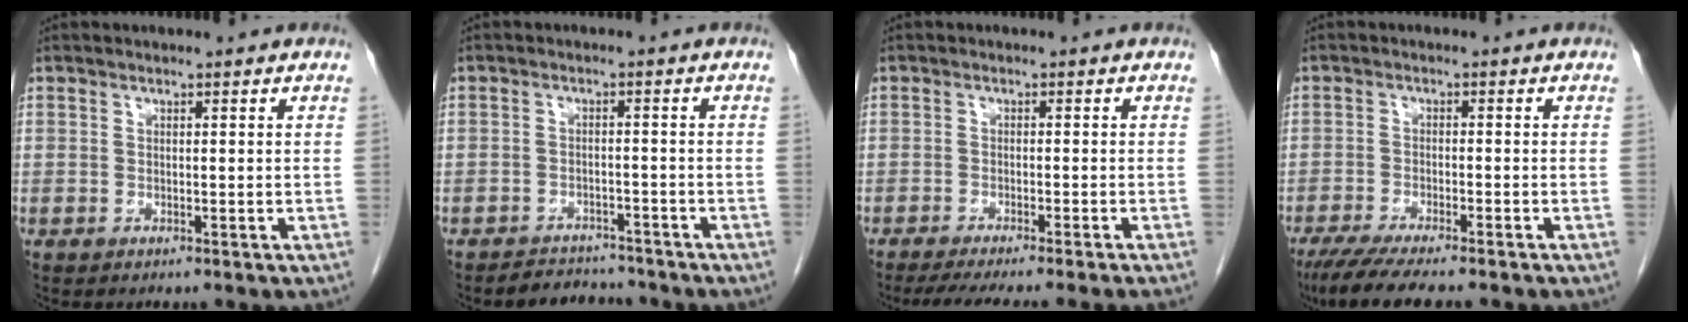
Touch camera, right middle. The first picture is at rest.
{"total": 4.2, "force": [-4.0, 1.5, -0.3], "torque": [0.009, 0.002, -0.061]}
{"total": 9.9, "force": [-8.5, -1.3, 4.9], "torque": [-0.044, -0.023, -0.123]}
{"total": 9.2, "force": [-7.6, 0.9, 5.3], "torque": [-0.082, -0.021, -0.119]}